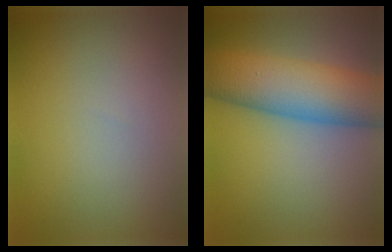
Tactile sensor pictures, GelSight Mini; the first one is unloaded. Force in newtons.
{"total": 10.5, "press": 10.5, "slide": 0.2}